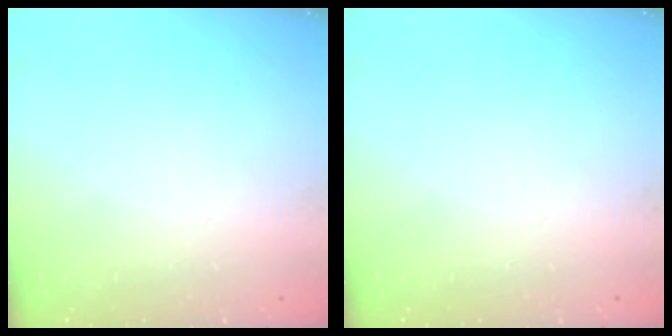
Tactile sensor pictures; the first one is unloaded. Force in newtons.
{"total": 0.0}